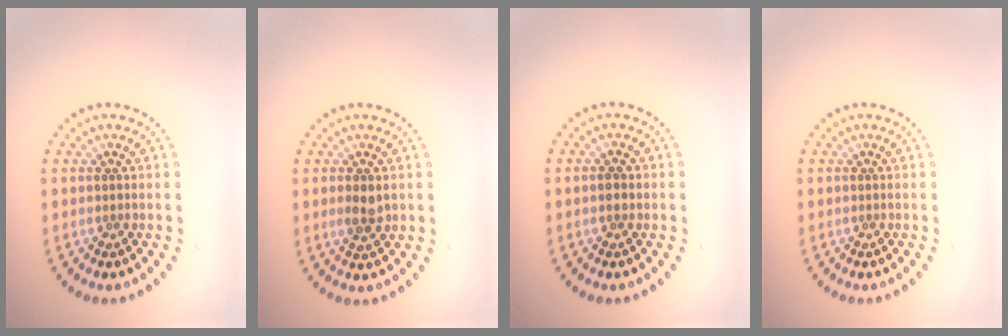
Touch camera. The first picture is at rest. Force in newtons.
{"total": 1.9, "press": 1.8, "slide": 0.3}
{"total": 1.4, "press": 1.4, "slide": 0.2}
{"total": 0.0}